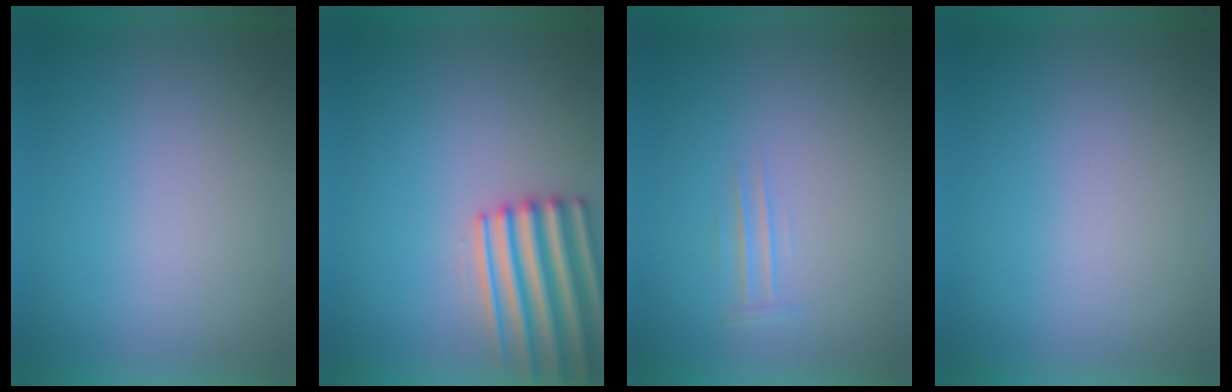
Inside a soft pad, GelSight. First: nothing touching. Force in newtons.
{"total": 5.0}
{"total": 1.0}
{"total": 1.0}